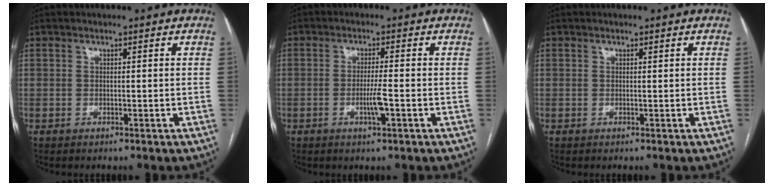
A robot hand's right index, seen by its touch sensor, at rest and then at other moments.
{"total": 3.6, "force": [-1.2, 0.1, 3.4], "torque": [-0.065, -0.004, -0.022]}
{"total": 0.0}